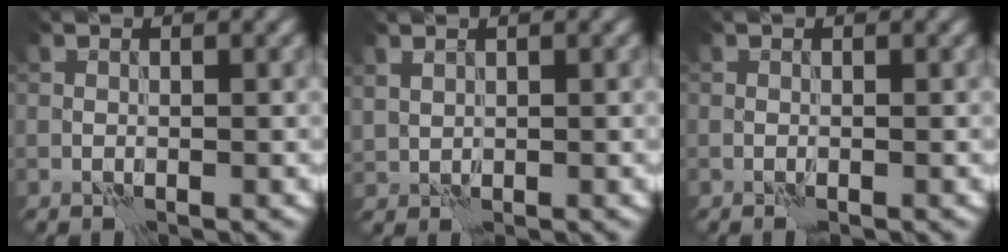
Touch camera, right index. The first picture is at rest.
{"total": 1.1, "force": [0.9, 0.5, 0.2], "torque": [-0.008, 0.001, 0.021]}
{"total": 0.0}